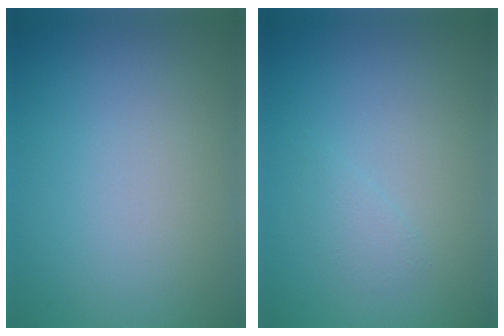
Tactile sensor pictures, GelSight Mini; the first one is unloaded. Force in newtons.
{"total": 0.9, "press": 0.9, "slide": 0.1}